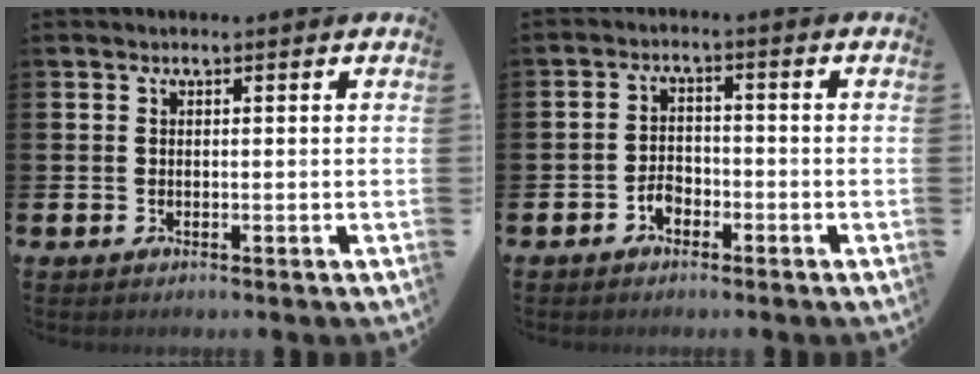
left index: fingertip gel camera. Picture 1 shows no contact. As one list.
[{"total": 2.6, "force": [-1.7, 1.6, 1.0], "torque": [-0.024, 0.007, -0.037]}]